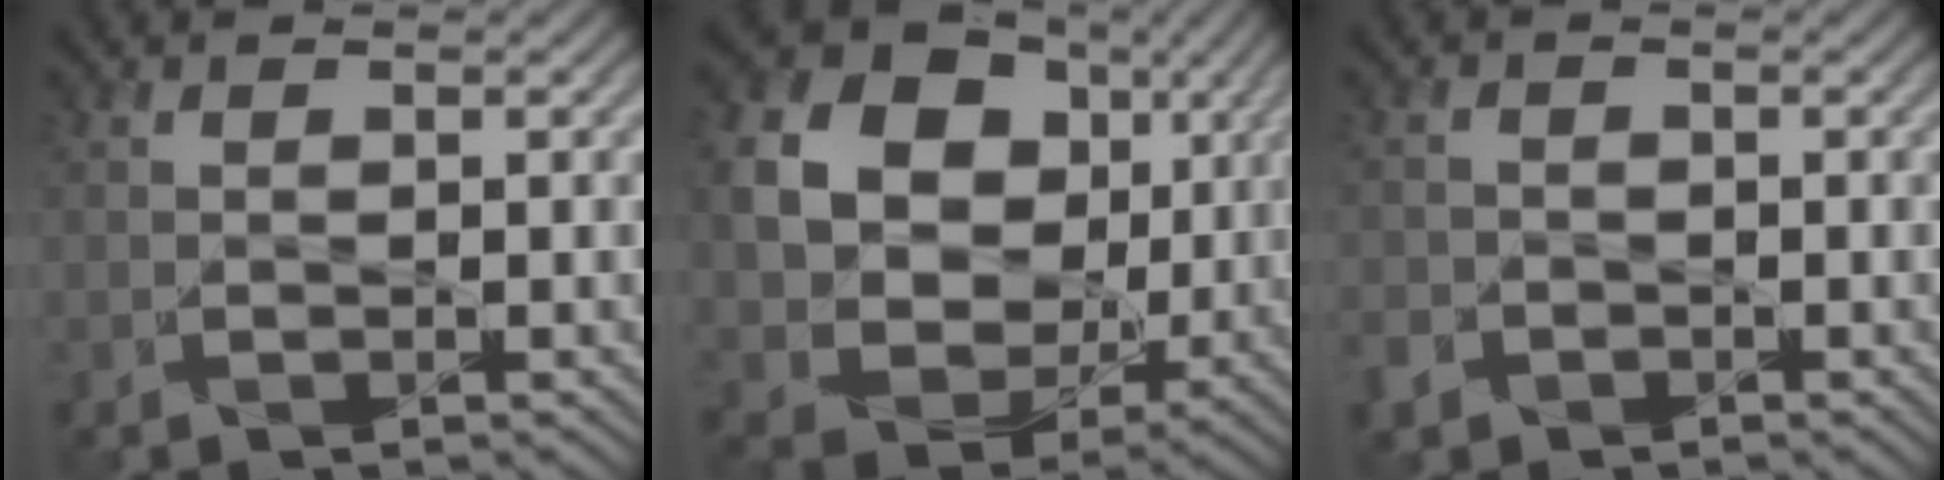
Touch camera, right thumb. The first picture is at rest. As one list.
[{"total": 18.2, "force": [4.1, 15.6, 8.6], "torque": [-0.246, 0.012, 0.099]}, {"total": 2.6, "force": [-1.7, 1.9, 0.5], "torque": [-0.017, -0.011, -0.041]}]